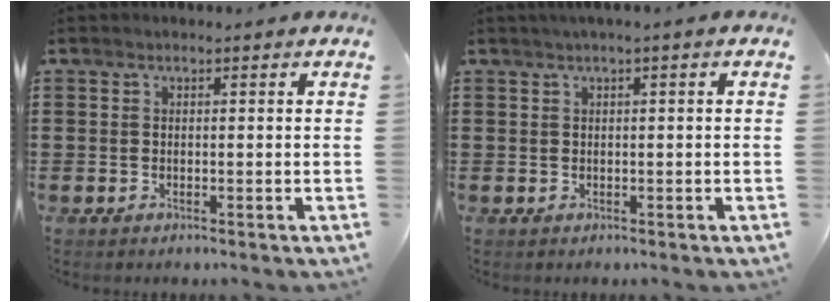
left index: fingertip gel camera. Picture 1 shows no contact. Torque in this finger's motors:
{"motor_torque": [0.03, -0.06, 0.00, 0.00]}